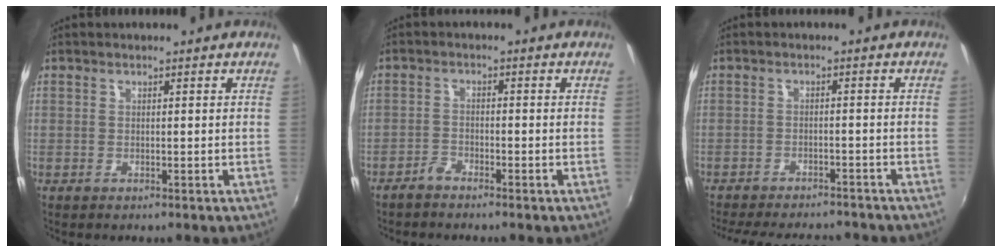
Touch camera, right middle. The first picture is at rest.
{"total": 2.4, "force": [-2.2, 0.6, 0.7], "torque": [-0.025, 0.001, -0.042]}
{"total": 14.1, "force": [-12.4, 3.9, 5.6], "torque": [-0.125, -0.012, -0.175]}